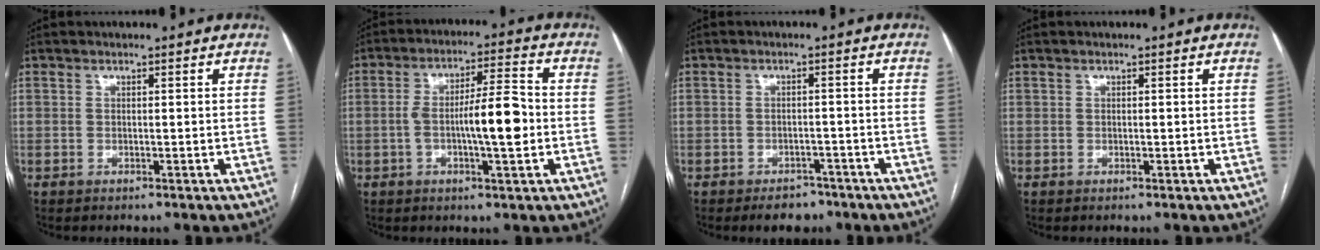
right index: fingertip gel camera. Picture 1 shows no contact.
{"total": 9.7, "force": [-1.5, 1.5, 9.4], "torque": [-0.161, 0.014, -0.025]}
{"total": 4.1, "force": [-3.1, 2.1, 1.5], "torque": [-0.018, 0.003, -0.040]}
{"total": 0.0}